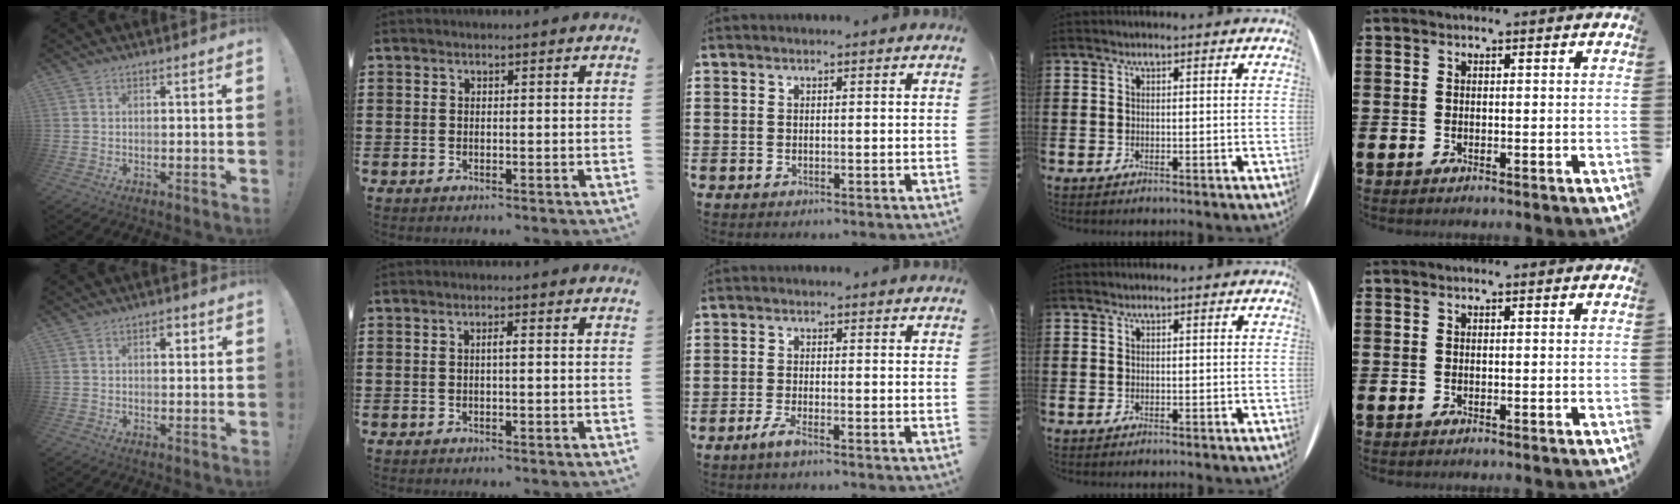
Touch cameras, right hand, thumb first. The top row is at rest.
{"thumb": {"total": 2.3, "force": [0.9, 1.4, 1.7], "torque": [-0.012, -0.002, 0.009]}, "index": {"total": 1.2, "force": [-0.1, 0.1, 1.2], "torque": [-0.023, 0.000, -0.003]}, "middle": {"total": 2.3, "force": [-1.5, 0.1, 1.8], "torque": [-0.037, -0.005, -0.030]}}